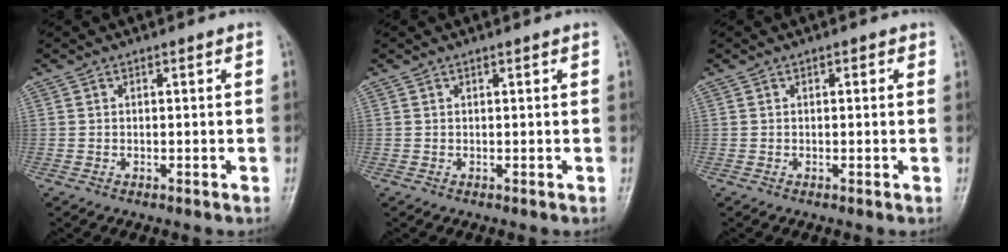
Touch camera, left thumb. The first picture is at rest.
{"total": 0.0}
{"total": 0.8, "force": [0.3, 0.6, 0.5], "torque": [0.000, 0.003, -0.002]}